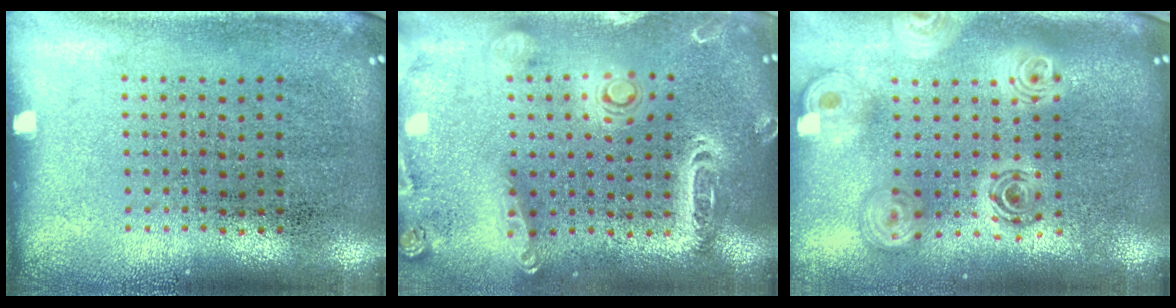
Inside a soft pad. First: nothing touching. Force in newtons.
{"total": 2.3, "press": 2.1, "slide": 0.9}
{"total": 2.4, "press": 1.9, "slide": 1.5}